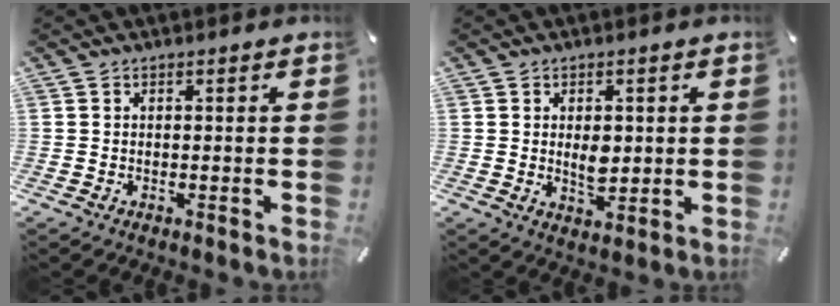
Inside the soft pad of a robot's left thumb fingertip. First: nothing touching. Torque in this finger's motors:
{"motor_torque": [0.12, 0.02, 0.04, -0.10, 0.12]}